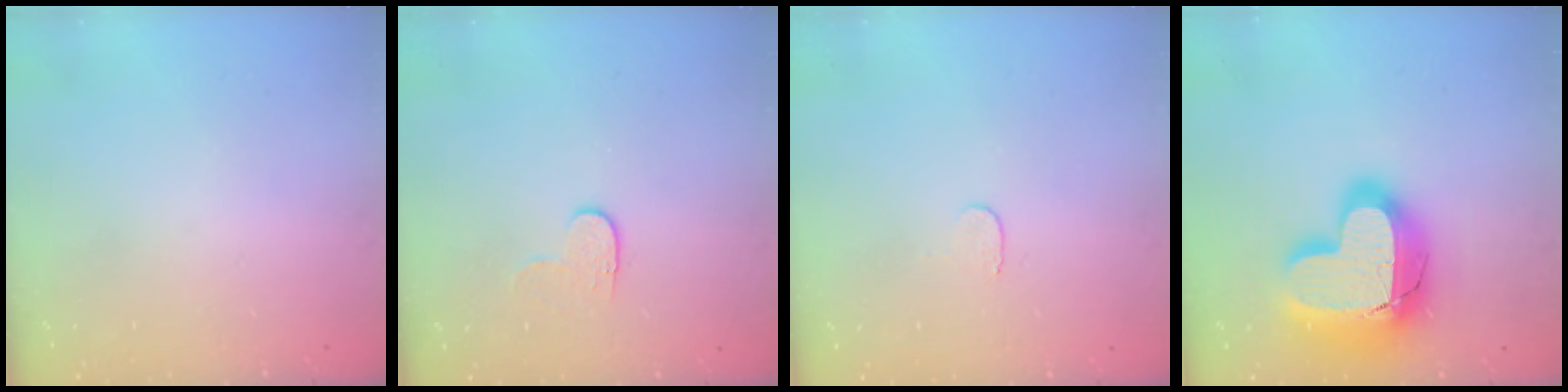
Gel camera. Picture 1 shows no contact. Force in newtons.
{"total": 4.2, "press": 4.2, "slide": 0.5}
{"total": 3.0, "press": 3.0, "slide": 0.3}
{"total": 23.0, "press": 22.9, "slide": 1.6}